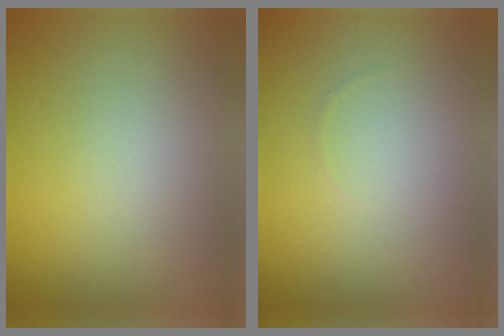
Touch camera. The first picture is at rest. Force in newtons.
{"total": 0.0}